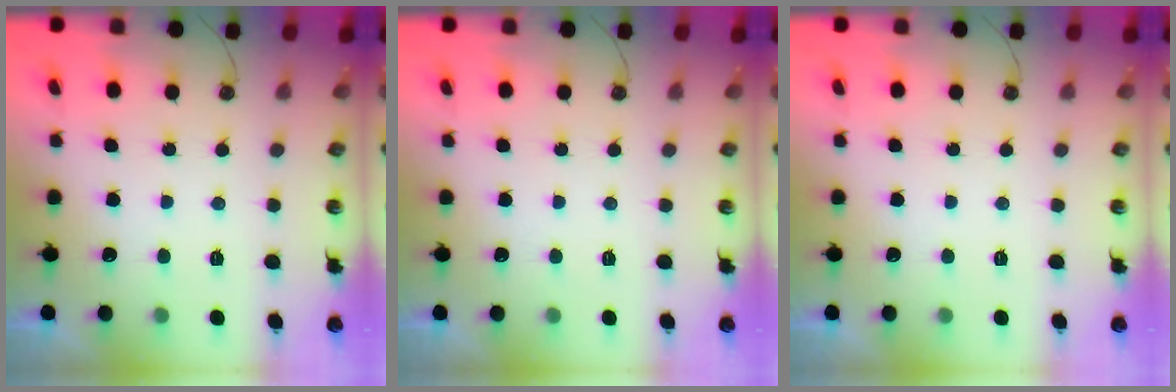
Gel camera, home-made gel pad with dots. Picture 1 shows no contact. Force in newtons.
{"total": 0.0}
{"total": 0.0}